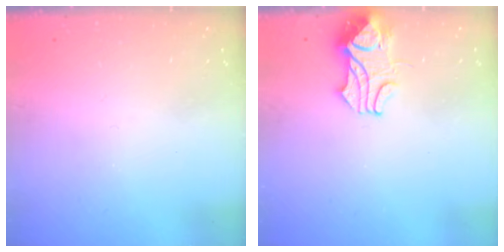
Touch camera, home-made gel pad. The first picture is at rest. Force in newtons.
{"total": 2.4, "press": 2.3, "slide": 0.8}